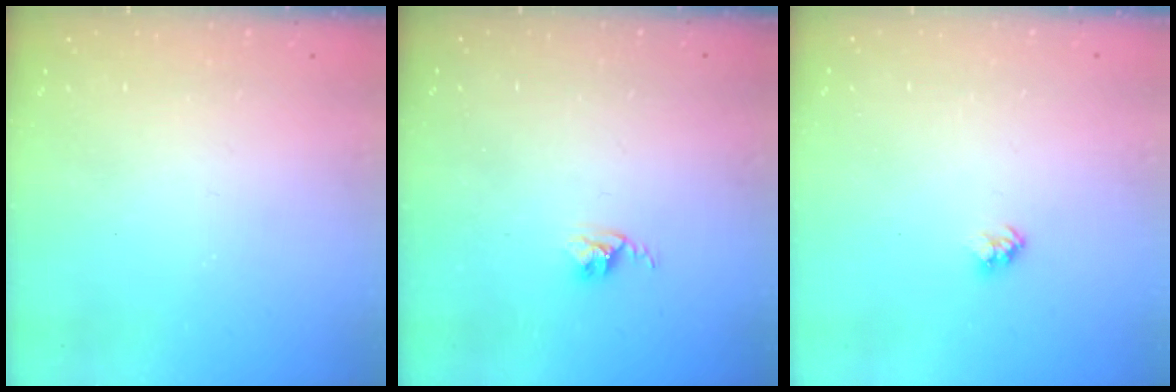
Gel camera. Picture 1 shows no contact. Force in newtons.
{"total": 2.6, "press": 2.6, "slide": 0.4}
{"total": 2.4, "press": 2.4, "slide": 0.2}